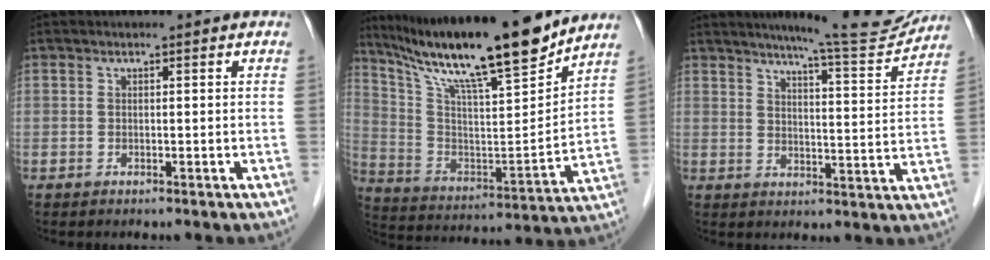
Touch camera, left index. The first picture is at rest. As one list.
[{"total": 21.9, "force": [17.8, 1.3, 12.8], "torque": [-0.225, -0.001, 0.303]}, {"total": 12.0, "force": [11.2, 0.1, 4.3], "torque": [-0.057, -0.017, 0.144]}]